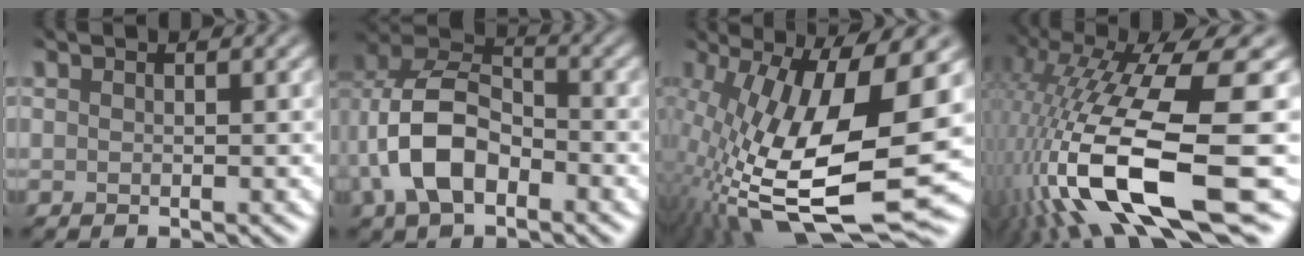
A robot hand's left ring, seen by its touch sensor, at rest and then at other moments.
{"total": 7.2, "force": [-3.3, 4.3, 4.7], "torque": [-0.102, 0.005, -0.066]}
{"total": 16.4, "force": [-2.4, 6.1, 15.0], "torque": [-0.297, -0.029, -0.024]}
{"total": 15.6, "force": [-6.5, 3.7, 13.7], "torque": [-0.289, -0.010, -0.099]}